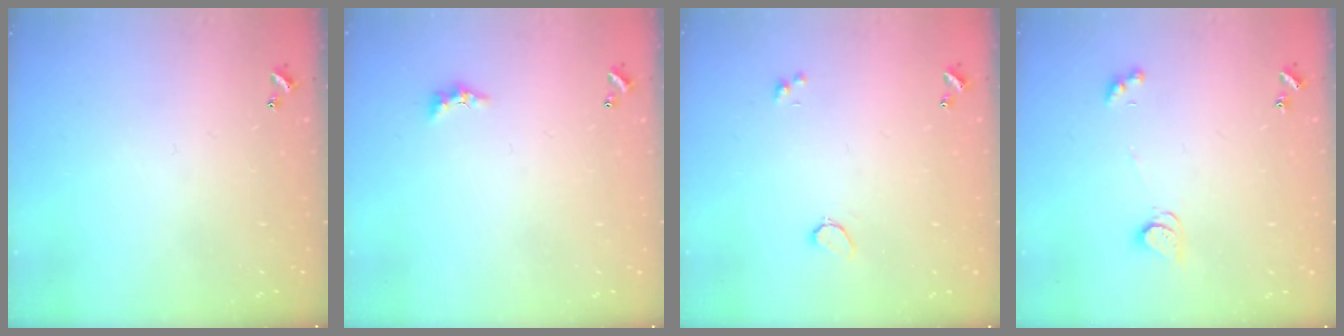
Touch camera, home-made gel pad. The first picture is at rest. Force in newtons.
{"total": 2.2, "press": 2.2, "slide": 0.6}
{"total": 0.8, "press": 0.7, "slide": 0.4}
{"total": 2.5, "press": 2.4, "slide": 0.3}